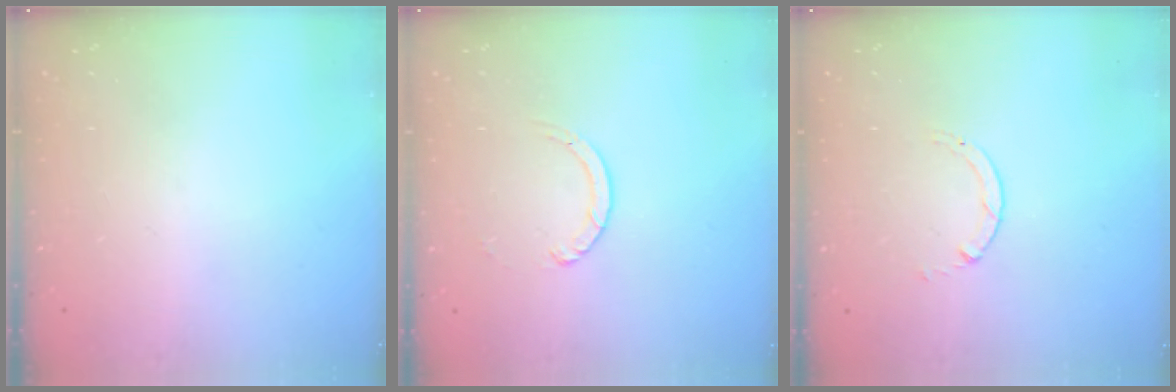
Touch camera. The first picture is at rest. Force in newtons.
{"total": 2.7, "press": 2.7, "slide": 0.3}
{"total": 0.7, "press": 0.7, "slide": 0.1}